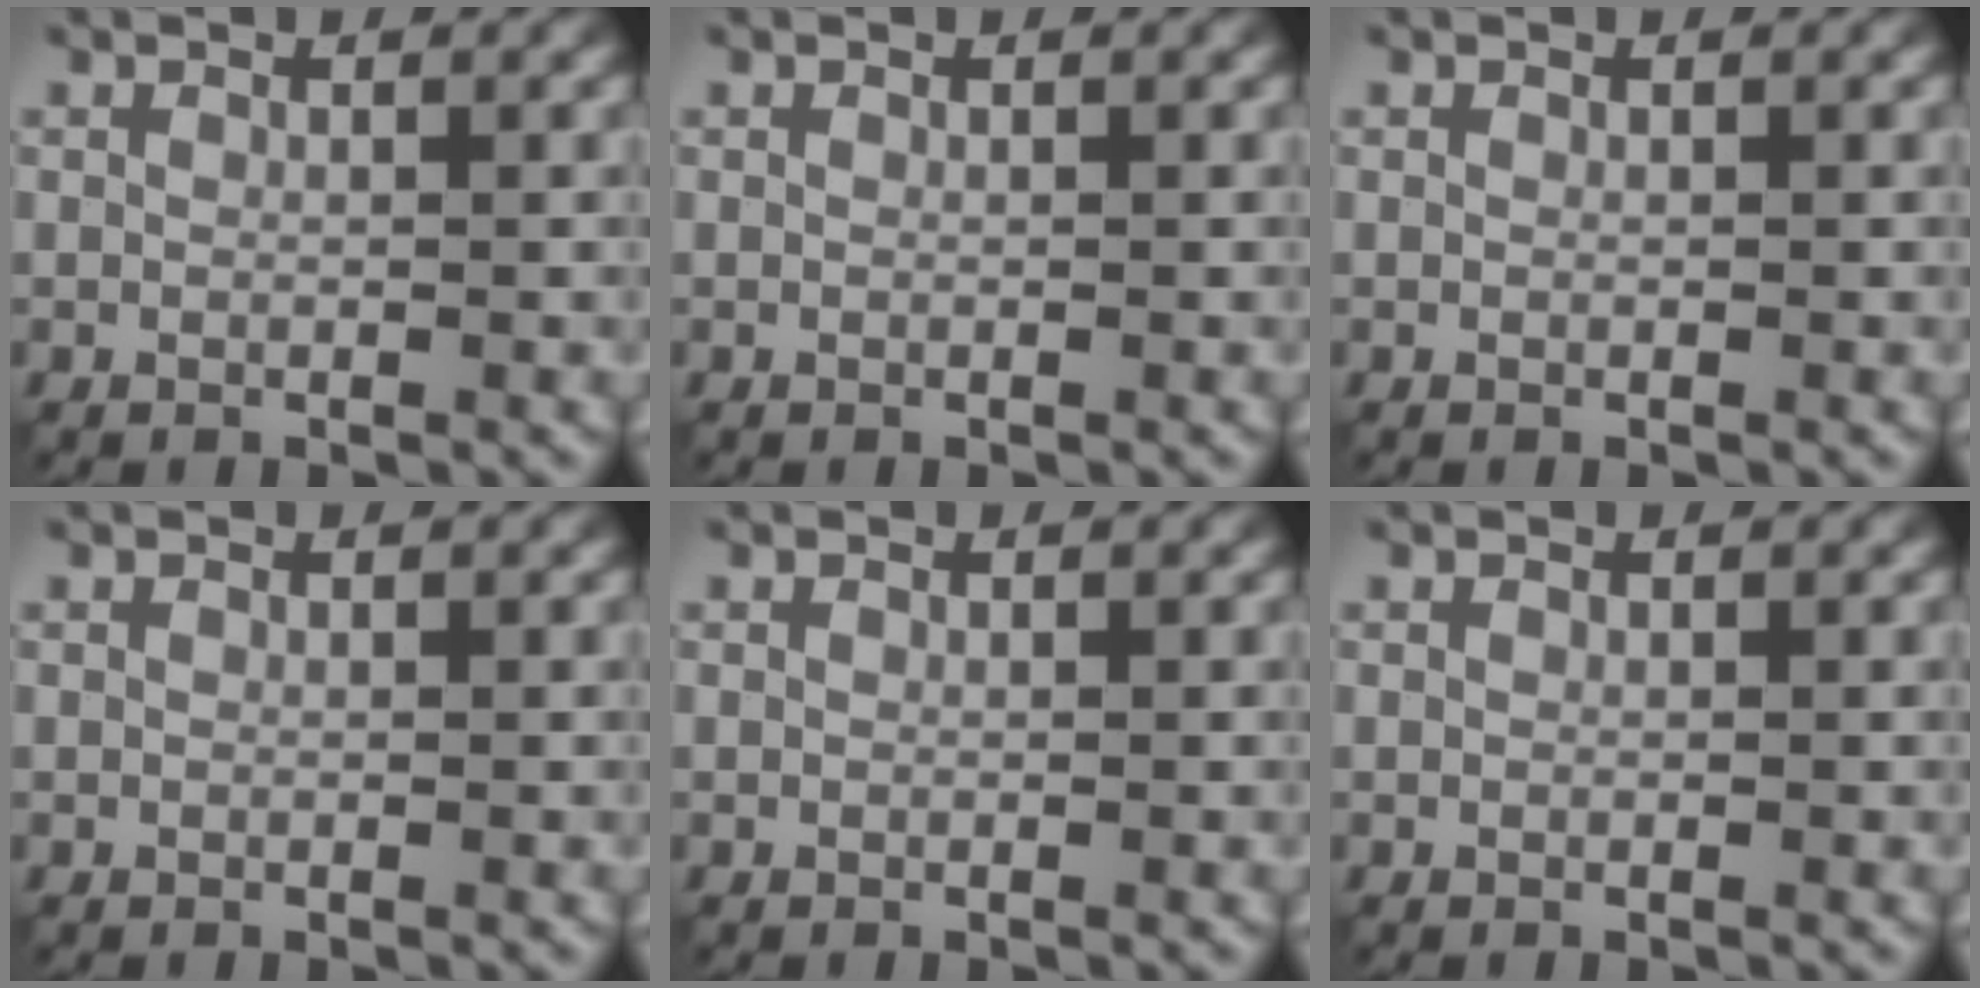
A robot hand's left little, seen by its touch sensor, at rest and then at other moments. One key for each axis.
{"total": 0.0}
{"total": 0.0}
{"total": 0.0}
{"total": 0.0}
{"total": 0.0}